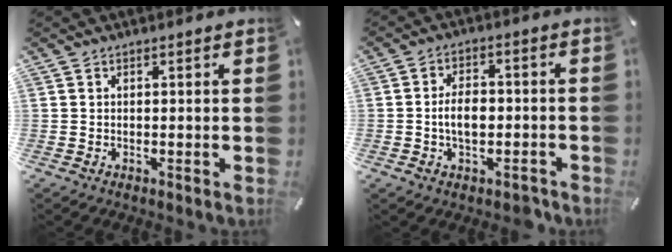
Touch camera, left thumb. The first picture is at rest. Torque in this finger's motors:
{"motor_torque": [0.03, 0.08, 0.53, 0.40, 0.02]}